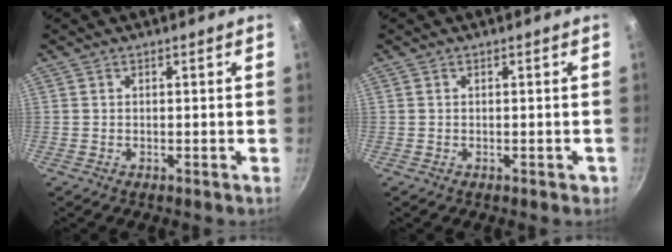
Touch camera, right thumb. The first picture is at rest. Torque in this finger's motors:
{"motor_torque": [-0.20, 0.09, -0.25, 0.16, 0.01]}